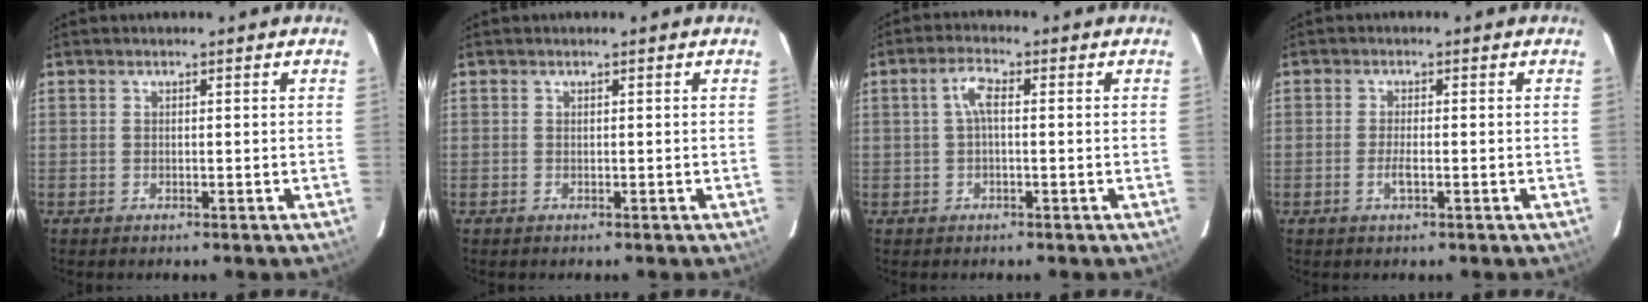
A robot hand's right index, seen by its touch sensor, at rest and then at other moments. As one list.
[{"total": 0.0}, {"total": 3.1, "force": [0.2, 1.0, 3.0], "torque": [-0.061, 0.009, 0.004]}, {"total": 2.3, "force": [-0.9, 0.4, 2.1], "torque": [-0.042, -0.002, -0.016]}]